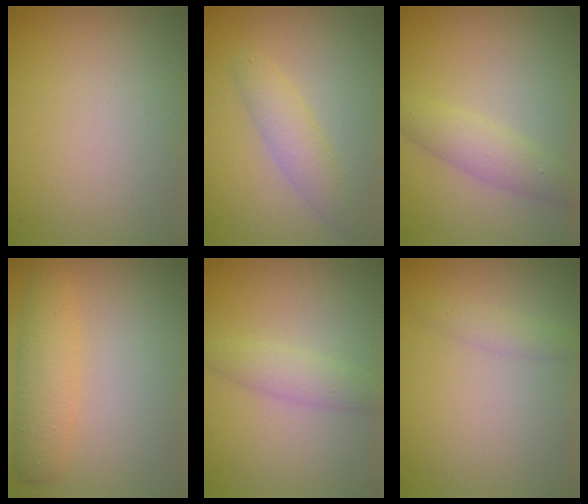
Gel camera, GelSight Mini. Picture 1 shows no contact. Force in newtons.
{"total": 2.5, "press": 2.5, "slide": 0.0}
{"total": 2.7, "press": 2.7, "slide": 0.2}
{"total": 3.5, "press": 3.5, "slide": 0.1}
{"total": 2.2, "press": 2.2, "slide": 0.0}
{"total": 1.3, "press": 1.3, "slide": 0.0}